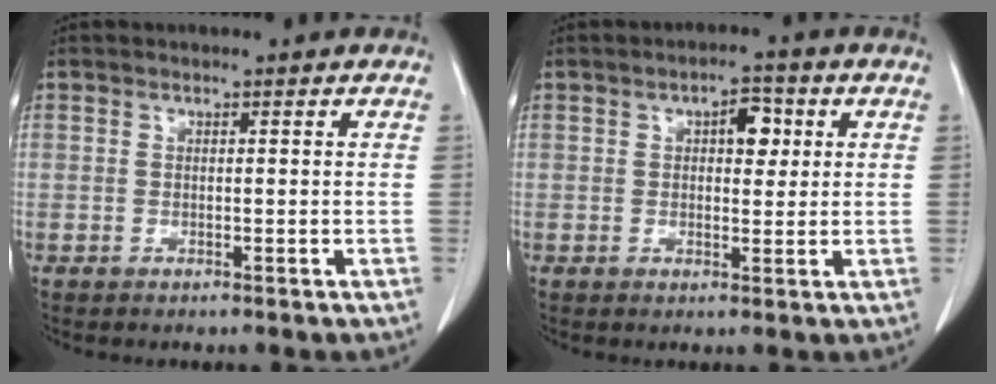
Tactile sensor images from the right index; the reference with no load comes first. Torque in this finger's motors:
{"motor_torque": [0.14, 0.08, 0.08, 0.04]}